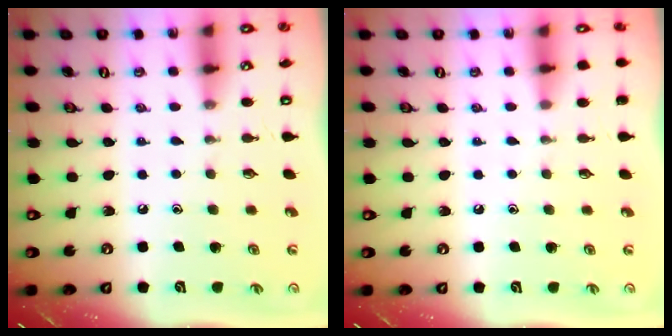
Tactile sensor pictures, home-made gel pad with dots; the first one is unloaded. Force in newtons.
{"total": 0.0}